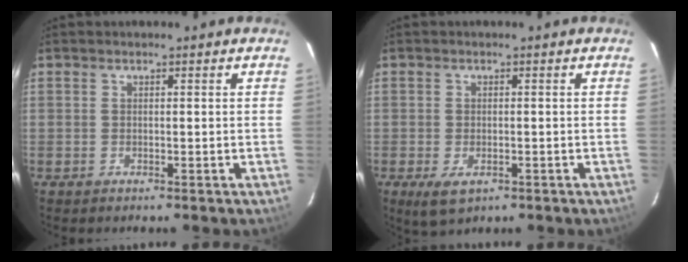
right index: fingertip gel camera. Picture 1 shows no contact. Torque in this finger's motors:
{"motor_torque": [0.28, -0.29, 0.19, 0.02]}